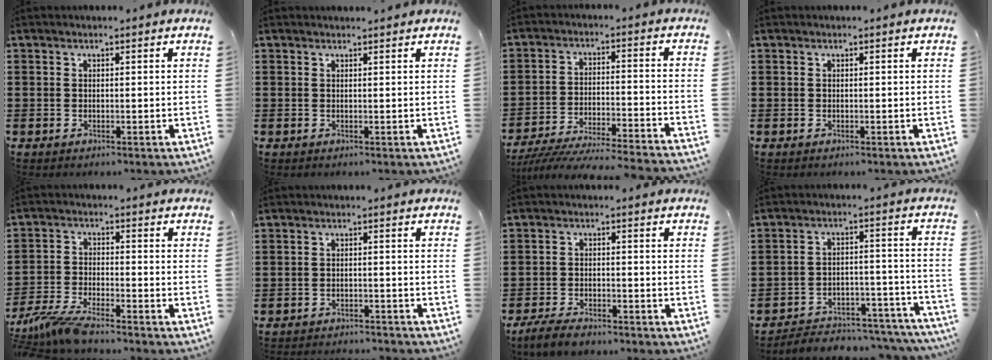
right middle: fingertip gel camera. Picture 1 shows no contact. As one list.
[{"total": 0.6, "force": [0.6, -0.2, 0.0], "torque": [0.005, -0.006, 0.012]}, {"total": 6.6, "force": [-6.4, -0.3, 1.7], "torque": [-0.040, -0.011, -0.130]}, {"total": 0.0}, {"total": 6.0, "force": [-5.5, 0.3, 2.3], "torque": [-0.070, -0.014, -0.113]}, {"total": 2.3, "force": [-2.3, 0.1, -0.1], "torque": [-0.005, -0.001, -0.050]}, {"total": 4.0, "force": [-3.5, 1.0, 1.5], "torque": [-0.041, -0.001, -0.073]}, {"total": 4.4, "force": [-4.3, 0.9, 0.6], "torque": [-0.015, 0.010, -0.090]}]